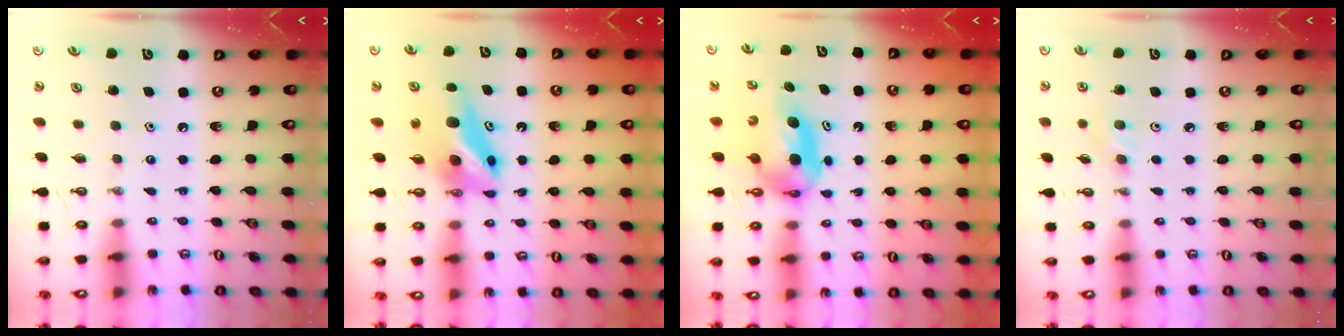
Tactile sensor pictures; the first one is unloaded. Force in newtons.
{"total": 6.4, "press": 6.4, "slide": 0.8}
{"total": 9.3, "press": 5.2, "slide": 7.7}
{"total": 2.1, "press": 2.0, "slide": 0.5}